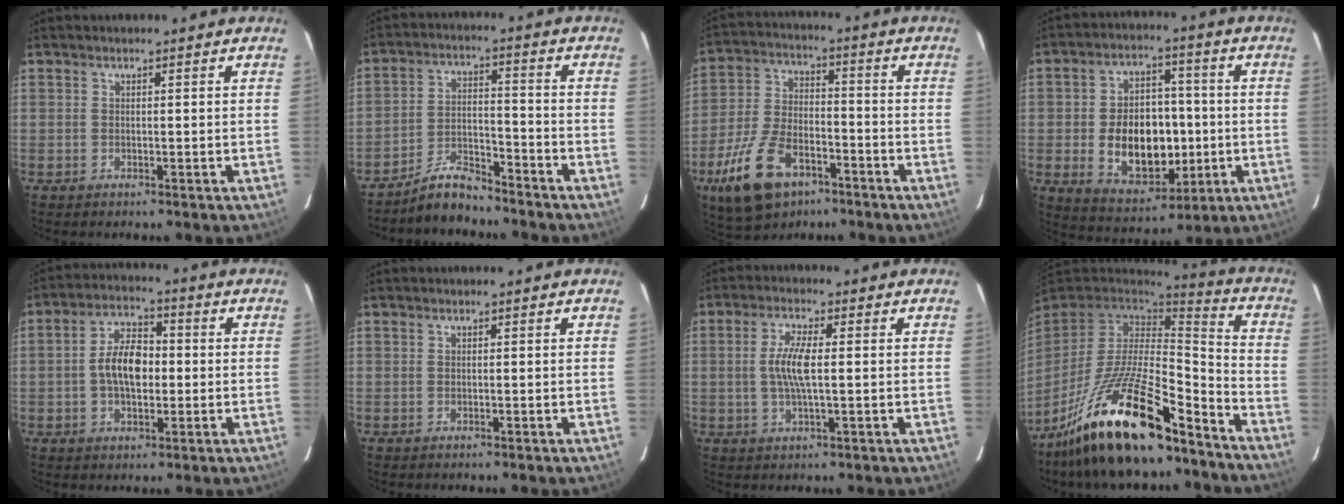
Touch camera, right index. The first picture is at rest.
{"total": 7.0, "force": [-6.6, 1.5, 1.6], "torque": [-0.042, 0.025, -0.119]}
{"total": 16.0, "force": [-8.9, 8.5, 10.3], "torque": [-0.226, -0.011, -0.158]}
{"total": 14.9, "force": [-2.1, 10.0, 10.8], "torque": [-0.210, 0.013, -0.009]}
{"total": 8.4, "force": [-0.7, 4.6, 6.9], "torque": [-0.131, 0.017, -0.011]}
{"total": 0.0}
{"total": 6.1, "force": [0.1, 1.3, 5.9], "torque": [-0.115, 0.002, 0.003]}
{"total": 24.2, "force": [-16.9, 7.0, 15.8], "torque": [-0.308, -0.022, -0.292]}